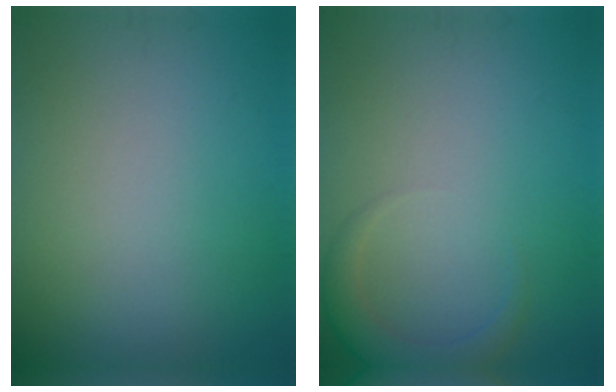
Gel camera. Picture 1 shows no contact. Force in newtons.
{"total": 2.3, "press": 2.3, "slide": 0.1}